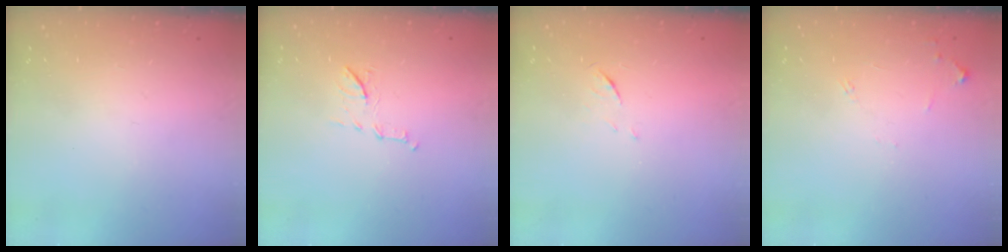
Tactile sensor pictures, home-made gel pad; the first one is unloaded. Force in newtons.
{"total": 7.2, "press": 7.0, "slide": 1.5}
{"total": 5.0, "press": 4.9, "slide": 0.4}
{"total": 6.3, "press": 6.3, "slide": 0.8}